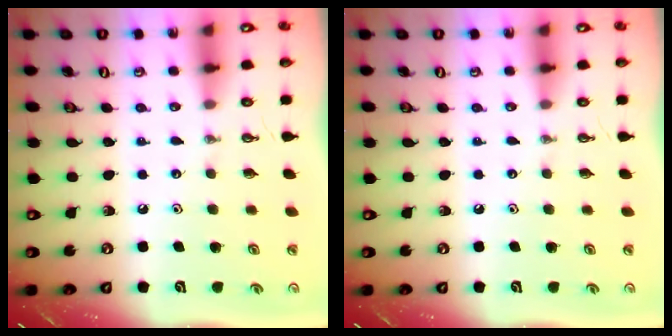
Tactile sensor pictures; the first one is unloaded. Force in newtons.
{"total": 0.0}